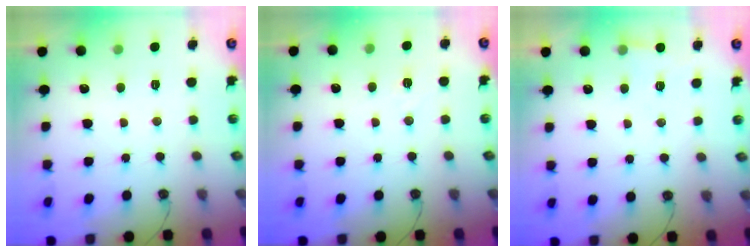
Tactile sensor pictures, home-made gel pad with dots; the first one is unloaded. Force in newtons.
{"total": 6.5, "press": 4.8, "slide": 4.4}
{"total": 4.2, "press": 3.0, "slide": 2.9}